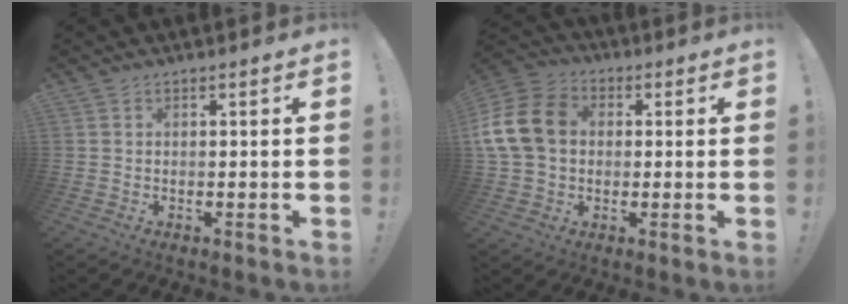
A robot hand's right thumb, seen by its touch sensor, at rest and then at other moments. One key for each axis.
{"total": 16.5, "fx": 1.8, "fy": 13.0, "fz": 10.0, "tx": -0.184, "ty": 0.015, "tz": 0.038}